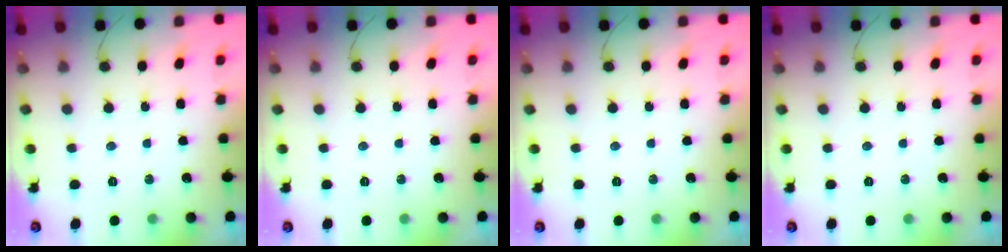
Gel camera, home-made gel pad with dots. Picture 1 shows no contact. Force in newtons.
{"total": 0.0}
{"total": 0.0}
{"total": 0.0}